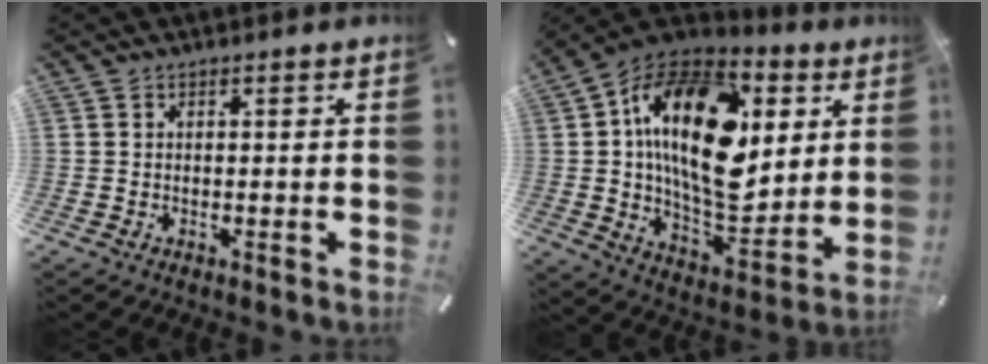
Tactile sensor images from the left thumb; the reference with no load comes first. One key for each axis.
{"total": 25.3, "fx": 5.7, "fy": 15.2, "fz": 19.4, "tx": -0.344, "ty": -0.020, "tz": 0.094}